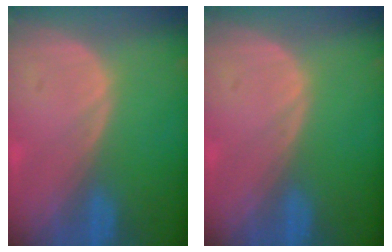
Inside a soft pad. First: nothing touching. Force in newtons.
{"total": 0.0}